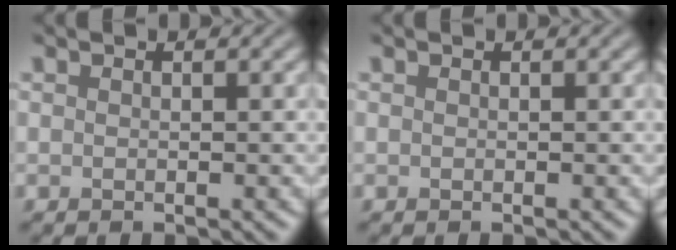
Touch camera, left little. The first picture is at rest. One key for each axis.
{"total": 0.0}